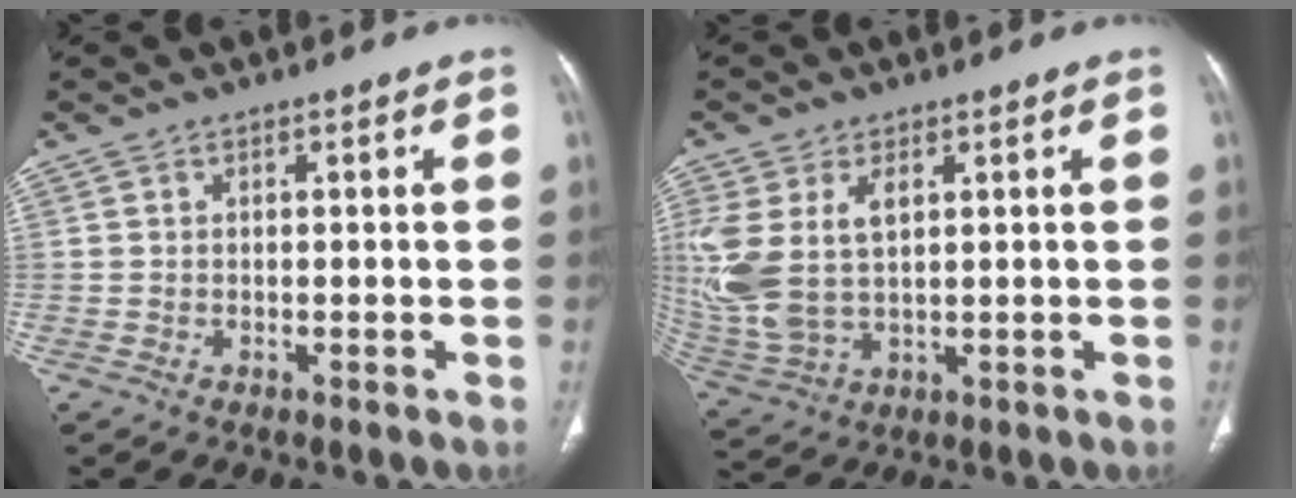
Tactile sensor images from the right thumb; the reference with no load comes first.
{"total": 13.5, "force": [3.0, 7.9, 10.6], "torque": [-0.251, -0.001, 0.074]}